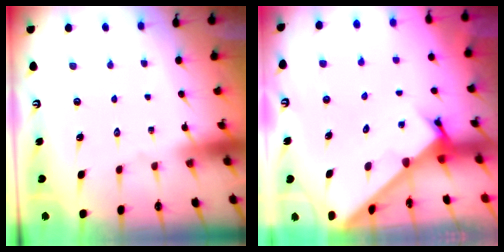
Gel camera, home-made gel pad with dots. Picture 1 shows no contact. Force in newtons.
{"total": 2.4, "press": 2.4, "slide": 0.2}